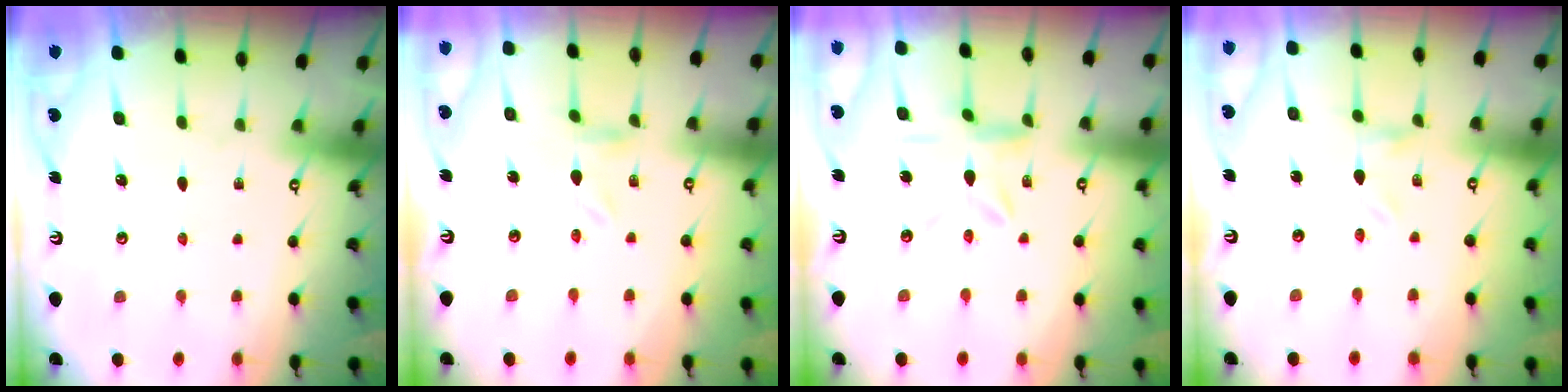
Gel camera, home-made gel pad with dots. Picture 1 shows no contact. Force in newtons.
{"total": 0.0}
{"total": 6.2, "press": 6.2, "slide": 0.6}
{"total": 0.0}